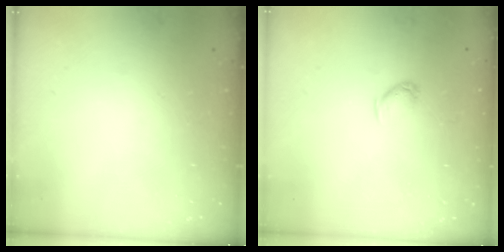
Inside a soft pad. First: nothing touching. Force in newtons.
{"total": 3.6, "press": 3.6, "slide": 0.6}